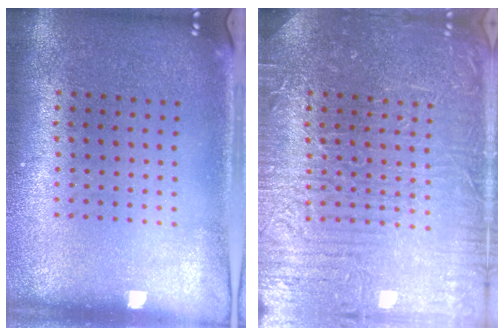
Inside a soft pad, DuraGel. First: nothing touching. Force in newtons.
{"total": 4.7, "press": 4.6, "slide": 0.6}